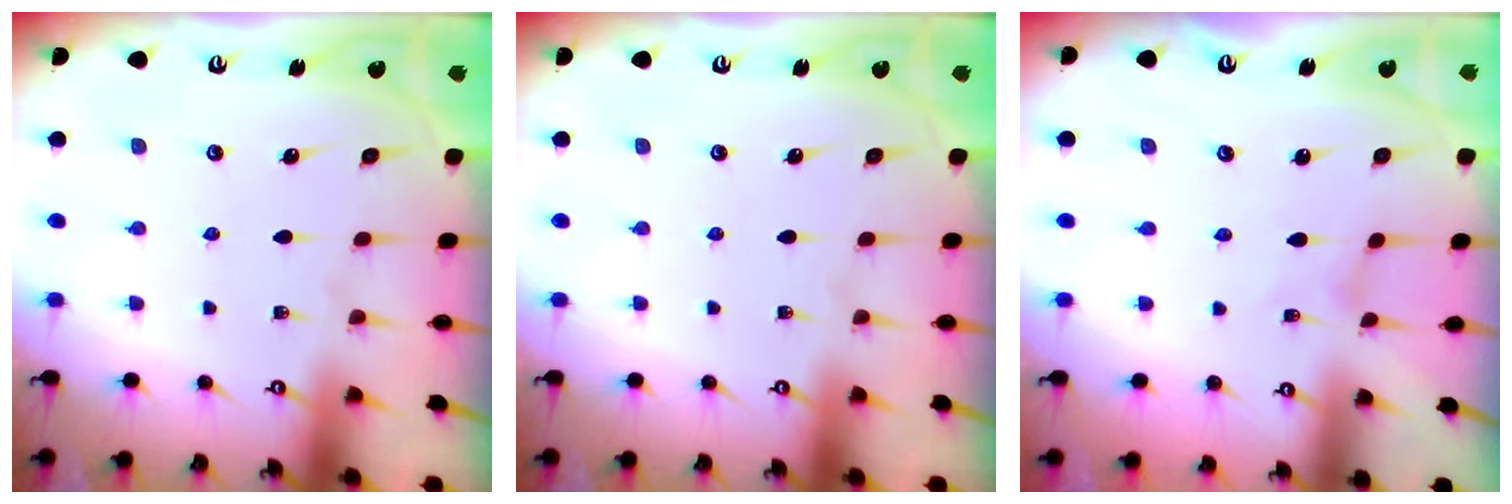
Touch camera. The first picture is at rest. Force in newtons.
{"total": 0.0}
{"total": 0.0}